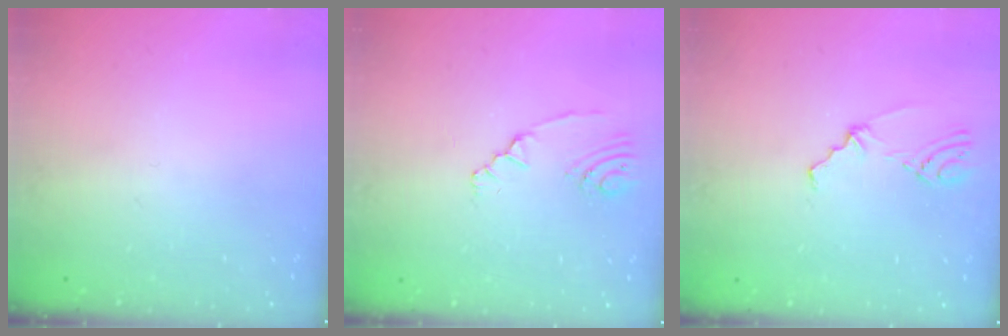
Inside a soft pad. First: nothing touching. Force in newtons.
{"total": 1.8, "press": 1.5, "slide": 1.0}
{"total": 2.5, "press": 1.9, "slide": 1.5}